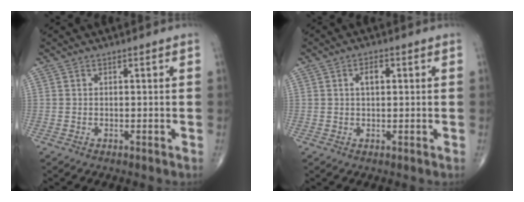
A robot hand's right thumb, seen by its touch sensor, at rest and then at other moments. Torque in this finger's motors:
{"motor_torque": [-0.01, 1.16, 0.36, 0.14, 0.01]}